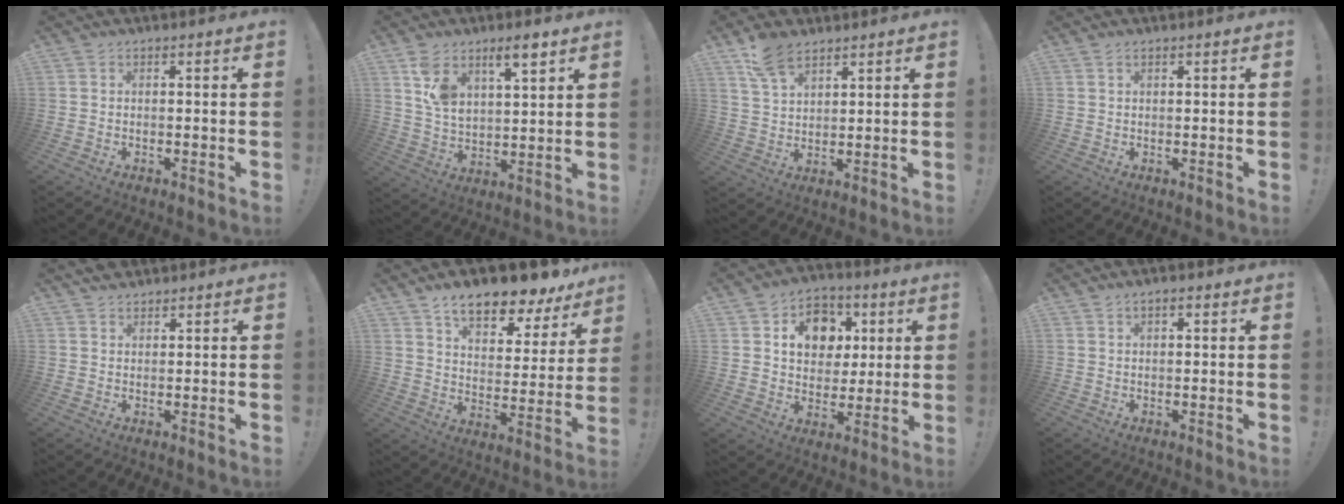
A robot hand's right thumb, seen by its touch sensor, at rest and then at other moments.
{"total": 10.0, "force": [6.8, 4.6, 5.6], "torque": [-0.097, -0.031, 0.126]}
{"total": 8.5, "force": [6.0, 4.1, 4.4], "torque": [-0.085, -0.023, 0.117]}
{"total": 0.7, "force": [0.4, 0.2, 0.5], "torque": [-0.018, 0.004, 0.009]}
{"total": 2.7, "force": [2.3, 1.2, 0.4], "torque": [0.004, -0.016, 0.042]}
{"total": 12.7, "force": [10.0, 4.3, 6.6], "torque": [-0.109, -0.077, 0.169]}
{"total": 12.8, "force": [4.7, 10.2, 6.1], "torque": [-0.075, -0.017, 0.091]}
{"total": 1.3, "force": [0.8, 0.7, 0.8], "torque": [-0.014, 0.000, 0.015]}